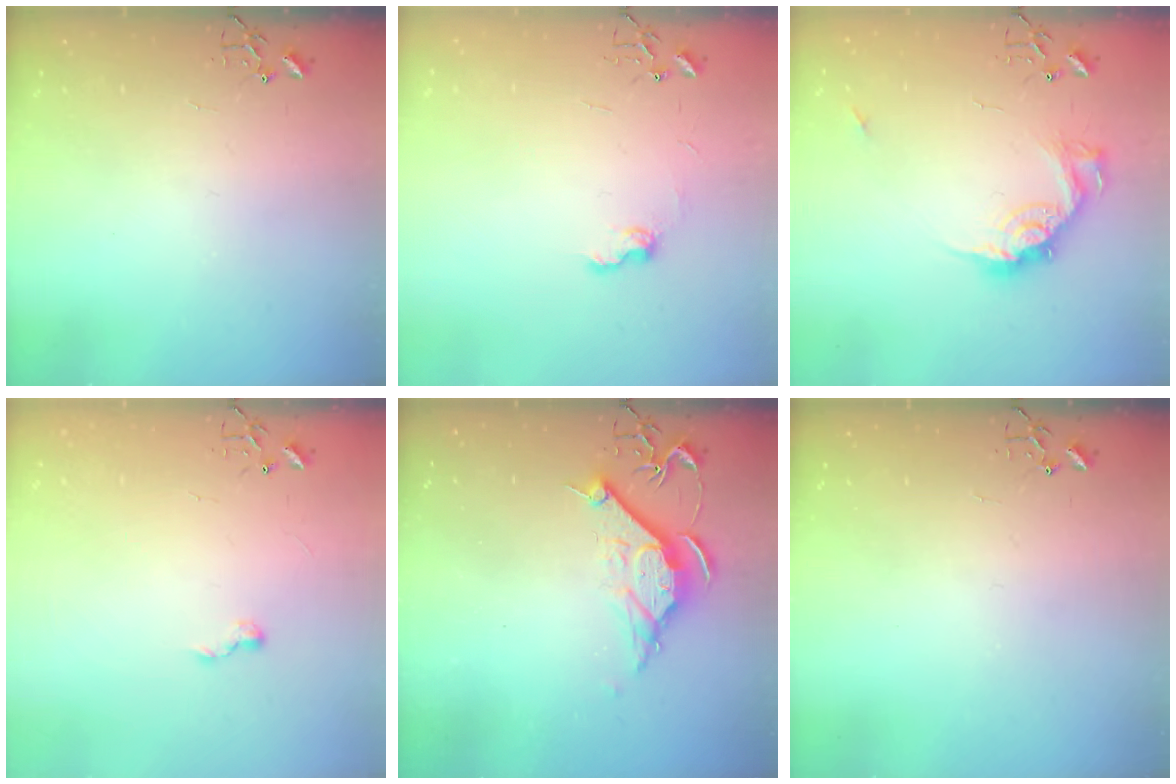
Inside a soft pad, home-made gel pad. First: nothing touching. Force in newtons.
{"total": 7.6, "press": 7.5, "slide": 0.7}
{"total": 14.5, "press": 14.5, "slide": 1.2}
{"total": 5.7, "press": 5.6, "slide": 0.7}
{"total": 10.7, "press": 10.7, "slide": 0.7}
{"total": 0.0}